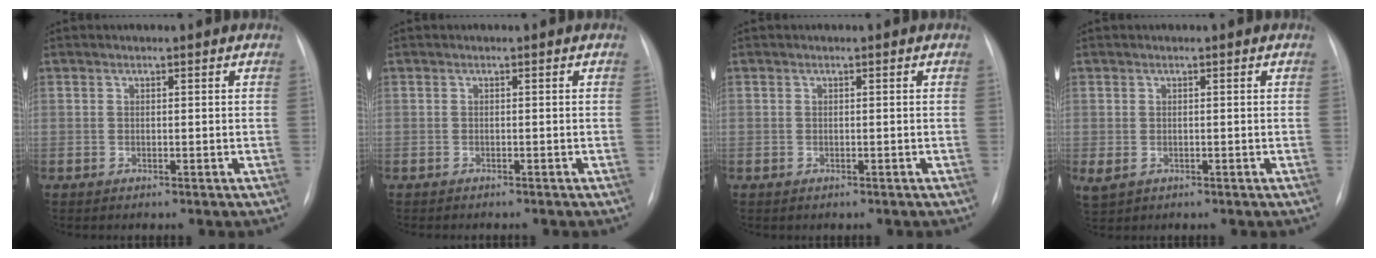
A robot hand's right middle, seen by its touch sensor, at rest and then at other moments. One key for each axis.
{"total": 2.1, "fx": -1.8, "fy": 0.5, "fz": 0.9, "tx": -0.017, "ty": -0.007, "tz": -0.016}
{"total": 0.0}
{"total": 2.2, "fx": -0.5, "fy": 1.6, "fz": 1.4, "tx": -0.032, "ty": -0.005, "tz": 0.002}